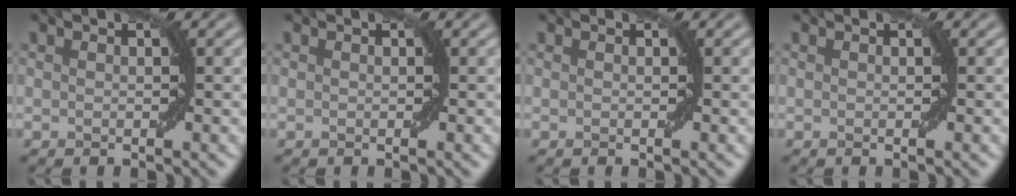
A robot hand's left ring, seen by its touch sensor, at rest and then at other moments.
{"total": 0.0}
{"total": 0.0}
{"total": 0.0}